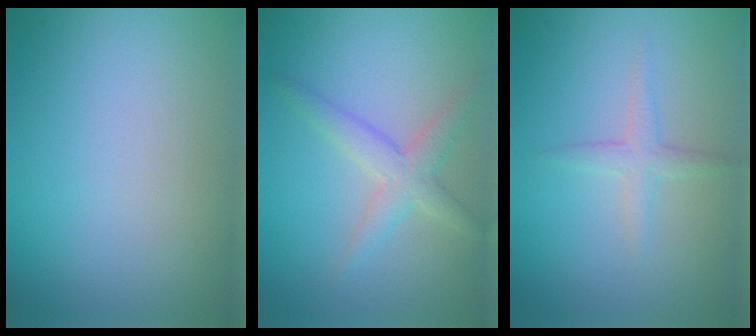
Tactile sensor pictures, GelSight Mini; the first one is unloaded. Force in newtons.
{"total": 2.8, "press": 2.8, "slide": 0.1}
{"total": 1.6, "press": 1.6, "slide": 0.0}